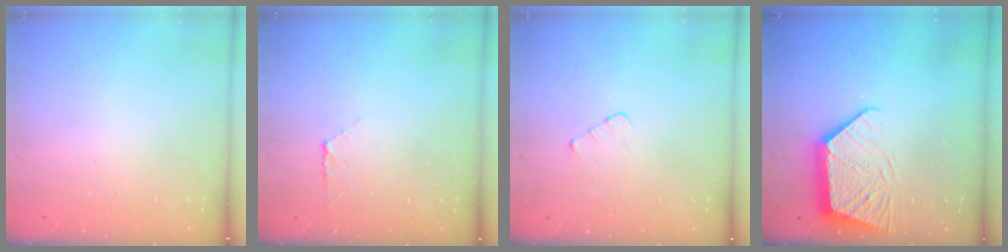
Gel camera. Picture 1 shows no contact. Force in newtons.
{"total": 5.5, "press": 5.5, "slide": 0.4}
{"total": 2.9, "press": 2.9, "slide": 0.3}
{"total": 13.7, "press": 13.6, "slide": 1.0}